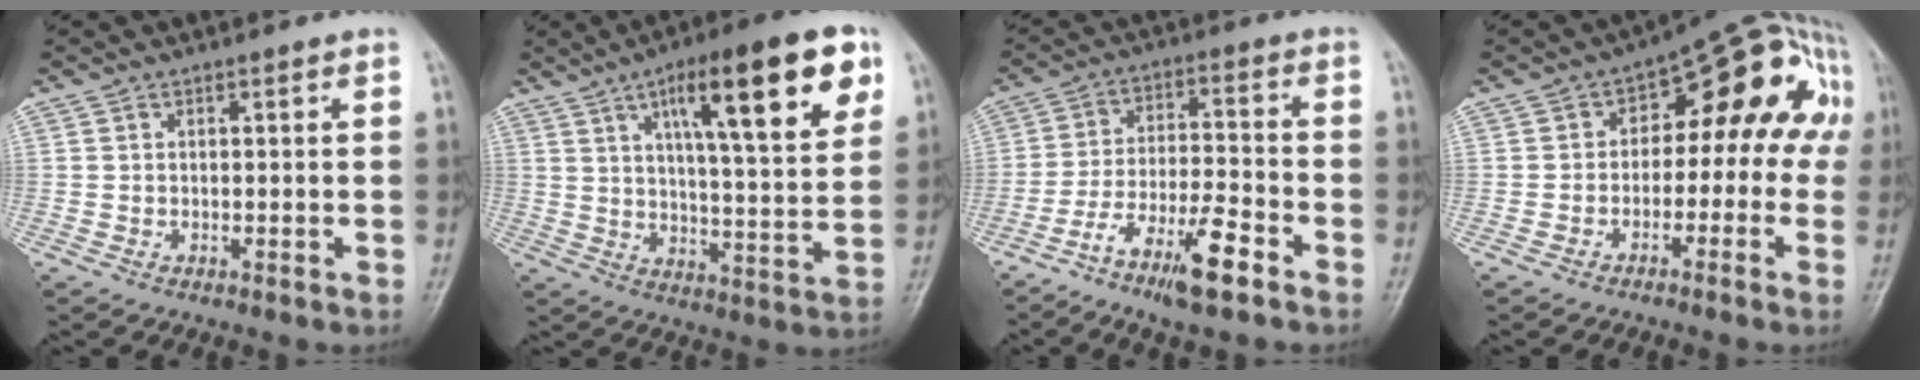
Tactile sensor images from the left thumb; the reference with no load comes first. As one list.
[{"total": 20.5, "force": [9.4, 5.3, 17.5], "torque": [-0.226, -0.020, 0.139]}, {"total": 10.8, "force": [-6.9, 2.4, 8.0], "torque": [-0.160, 0.036, -0.127]}, {"total": 14.6, "force": [-0.2, 8.8, 11.7], "torque": [-0.092, 0.060, -0.014]}]